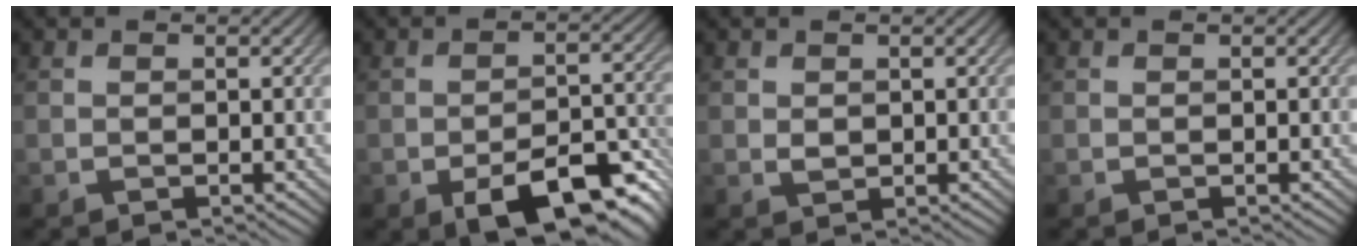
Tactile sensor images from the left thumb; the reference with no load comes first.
{"total": 9.5, "force": [-5.0, 4.0, 7.0], "torque": [-0.107, -0.013, -0.070]}
{"total": 1.1, "force": [0.4, 0.8, 0.6], "torque": [-0.014, -0.003, 0.011]}
{"total": 0.0}